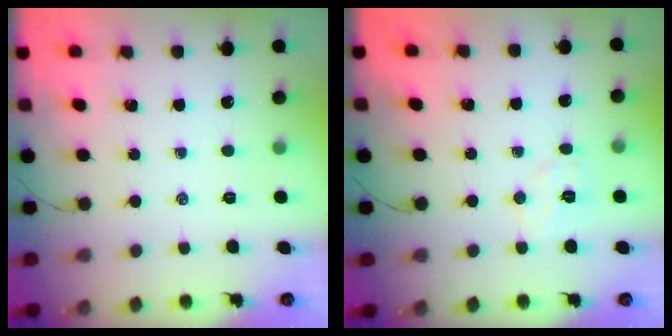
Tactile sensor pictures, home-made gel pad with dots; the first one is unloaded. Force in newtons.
{"total": 5.7, "press": 5.7, "slide": 0.8}